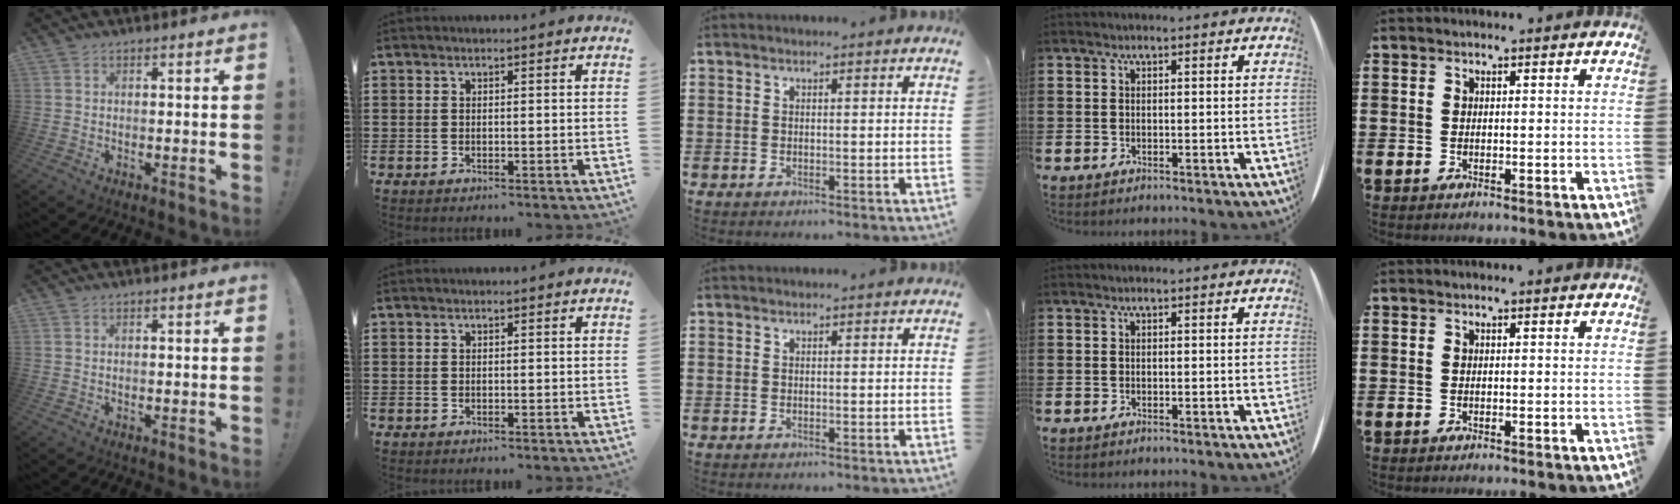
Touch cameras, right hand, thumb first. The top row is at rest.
{}